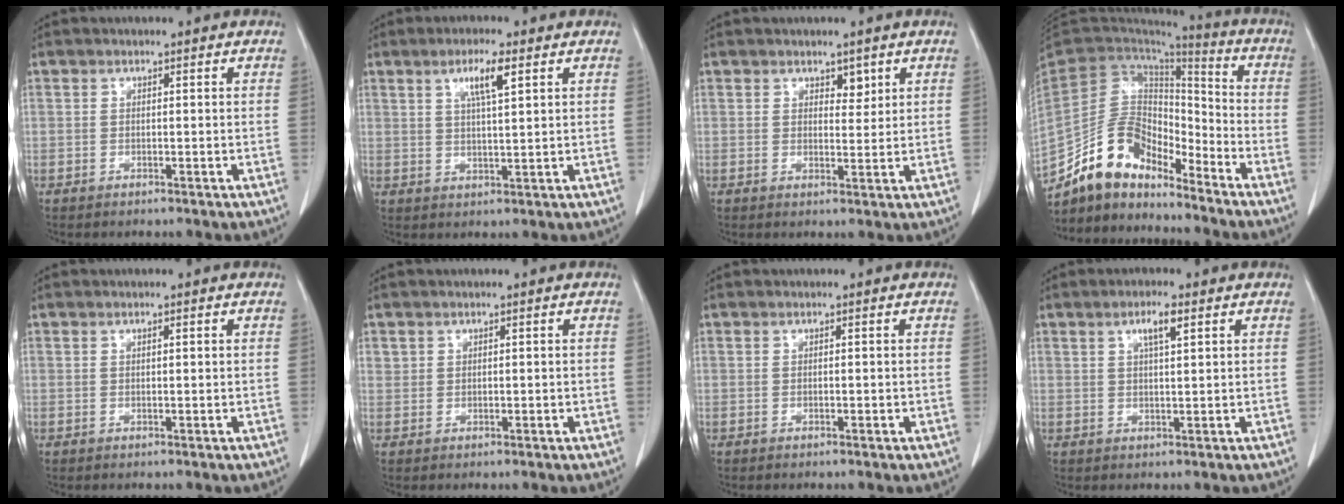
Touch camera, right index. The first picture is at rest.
{"total": 5.5, "force": [2.6, 0.9, 4.7], "torque": [-0.089, 0.002, 0.048]}
{"total": 2.8, "force": [1.6, 1.7, 1.5], "torque": [-0.024, 0.002, 0.030]}
{"total": 14.9, "force": [-12.2, 6.3, 5.9], "torque": [-0.110, 0.044, -0.228]}
{"total": 1.2, "force": [0.4, 0.4, 1.0], "torque": [-0.022, 0.001, 0.008]}
{"total": 2.8, "force": [0.6, 2.4, 1.3], "torque": [-0.031, 0.015, 0.022]}
{"total": 1.2, "force": [-0.1, 0.6, 1.0], "torque": [-0.023, 0.001, 0.001]}
{"total": 4.1, "force": [2.0, 1.0, 3.4], "torque": [-0.067, 0.001, 0.037]}